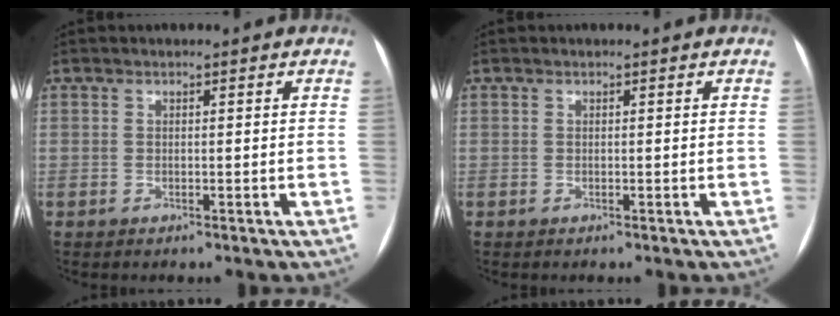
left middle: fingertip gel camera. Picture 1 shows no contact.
{"total": 0.0}